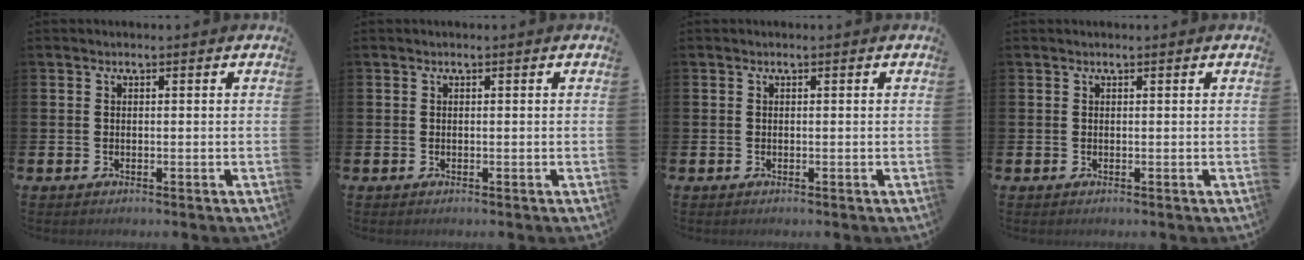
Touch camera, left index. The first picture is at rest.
{"total": 0.0}
{"total": 0.0}
{"total": 0.0}